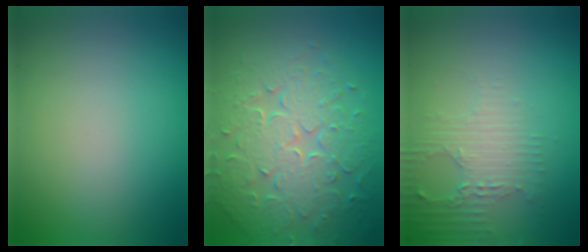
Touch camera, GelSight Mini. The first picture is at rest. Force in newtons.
{"total": 7.9, "press": 5.7, "slide": 5.5}
{"total": 3.0, "press": 2.5, "slide": 1.7}